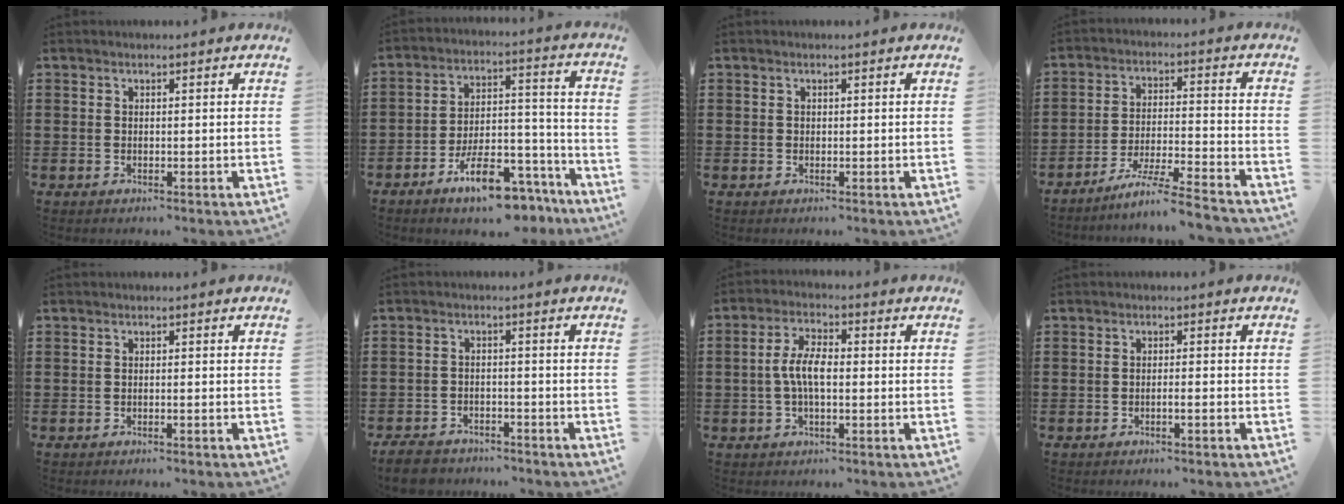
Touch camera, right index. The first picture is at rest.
{"total": 11.5, "force": [-8.6, 3.9, 6.6], "torque": [-0.102, 0.045, -0.154]}
{"total": 0.0}
{"total": 7.4, "force": [-6.5, -0.4, 3.5], "torque": [-0.068, -0.006, -0.125]}
{"total": 0.5, "force": [-0.3, 0.0, 0.4], "torque": [-0.008, -0.001, -0.006]}
{"total": 4.1, "force": [-3.9, 1.1, 0.8], "torque": [-0.028, 0.002, -0.082]}
{"total": 5.6, "force": [-0.5, 2.2, 5.2], "torque": [-0.113, -0.001, -0.016]}
{"total": 1.1, "force": [-0.8, 0.0, 0.8], "torque": [-0.016, -0.003, -0.014]}